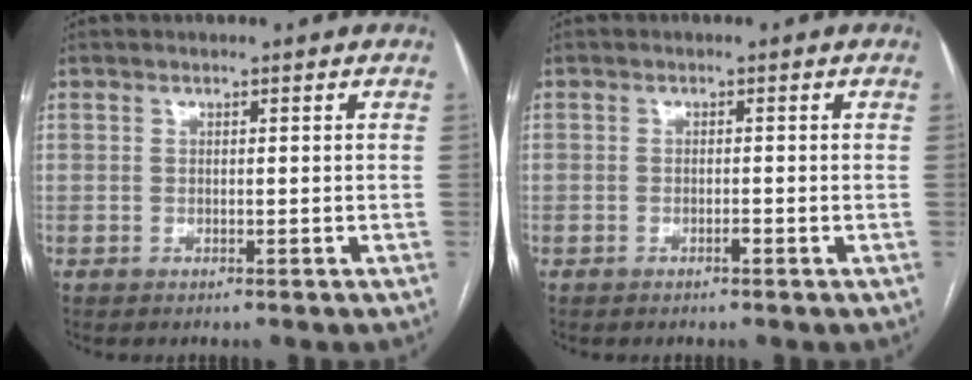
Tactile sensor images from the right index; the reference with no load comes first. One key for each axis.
{"total": 0.7, "fx": -0.5, "fy": 0.2, "fz": 0.5, "tx": -0.009, "ty": 0.001, "tz": -0.007}